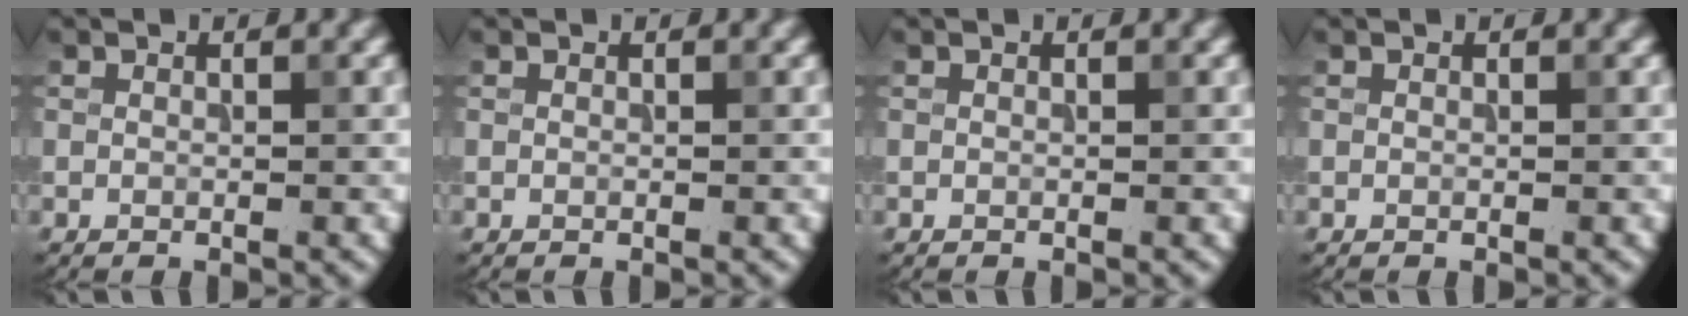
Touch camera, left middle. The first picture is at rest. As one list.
[{"total": 0.0}, {"total": 0.0}, {"total": 0.0}]